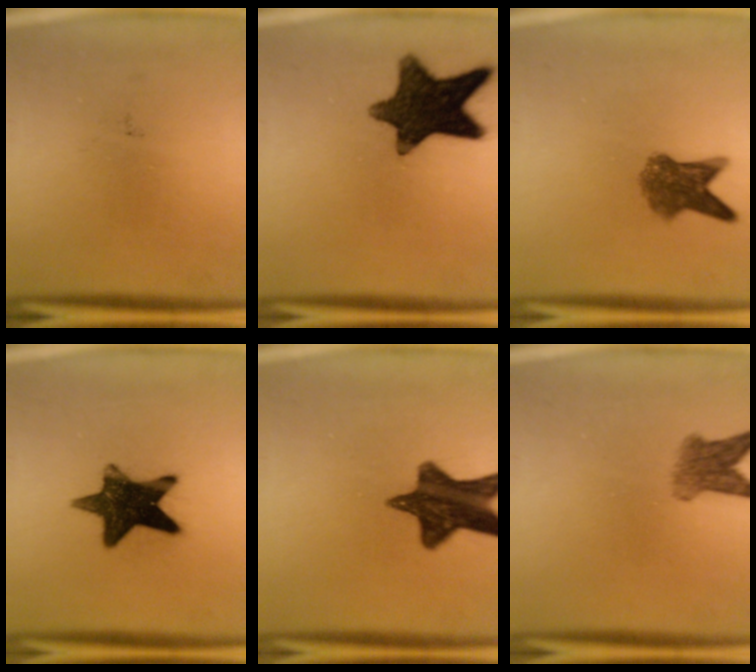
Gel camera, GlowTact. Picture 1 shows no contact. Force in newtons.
{"total": 13.7}
{"total": 5.7}
{"total": 14.1}
{"total": 13.2}
{"total": 4.3}